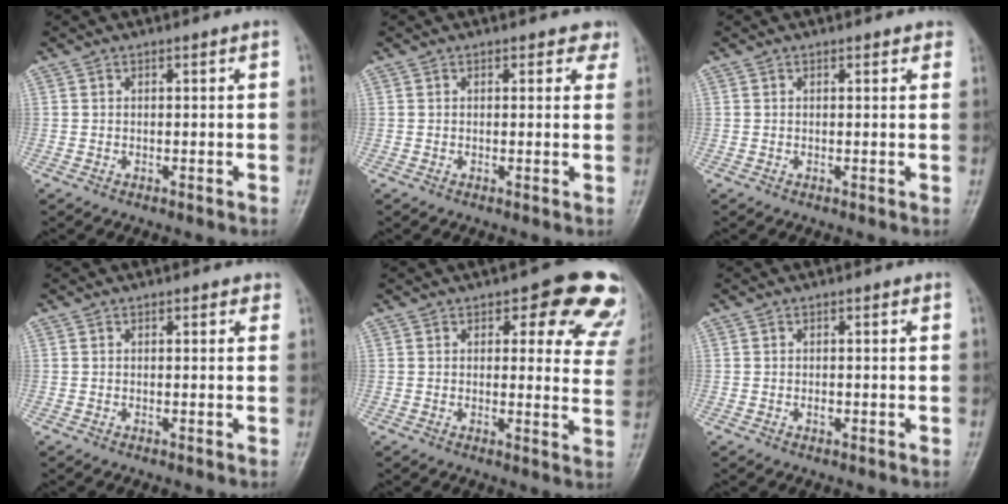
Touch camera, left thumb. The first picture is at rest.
{"total": 2.5, "force": [1.5, 1.7, 0.9], "torque": [0.018, -0.005, 0.007]}
{"total": 1.4, "force": [0.9, 0.8, 0.7], "torque": [0.008, -0.002, 0.003]}
{"total": 1.3, "force": [0.7, 0.9, 0.7], "torque": [0.005, -0.001, 0.003]}
{"total": 14.1, "force": [9.2, 6.3, 8.5], "torque": [-0.030, -0.040, 0.082]}
{"total": 1.1, "force": [-0.1, 0.8, 0.8], "torque": [-0.006, 0.001, -0.005]}